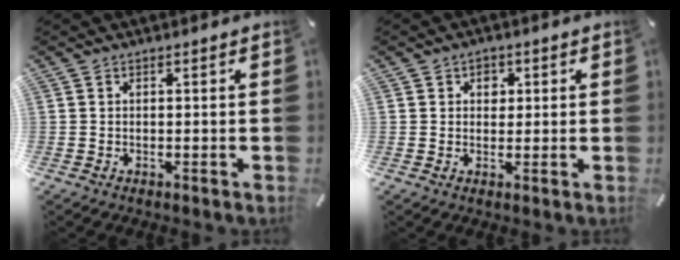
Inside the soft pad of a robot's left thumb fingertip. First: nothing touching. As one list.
[{"total": 2.6, "force": [0.6, 2.3, 1.1], "torque": [-0.001, -0.003, 0.003]}]